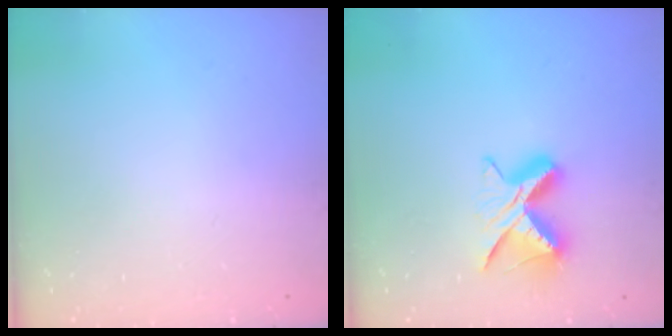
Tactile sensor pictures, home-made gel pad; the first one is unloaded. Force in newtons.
{"total": 8.7, "press": 8.6, "slide": 1.2}